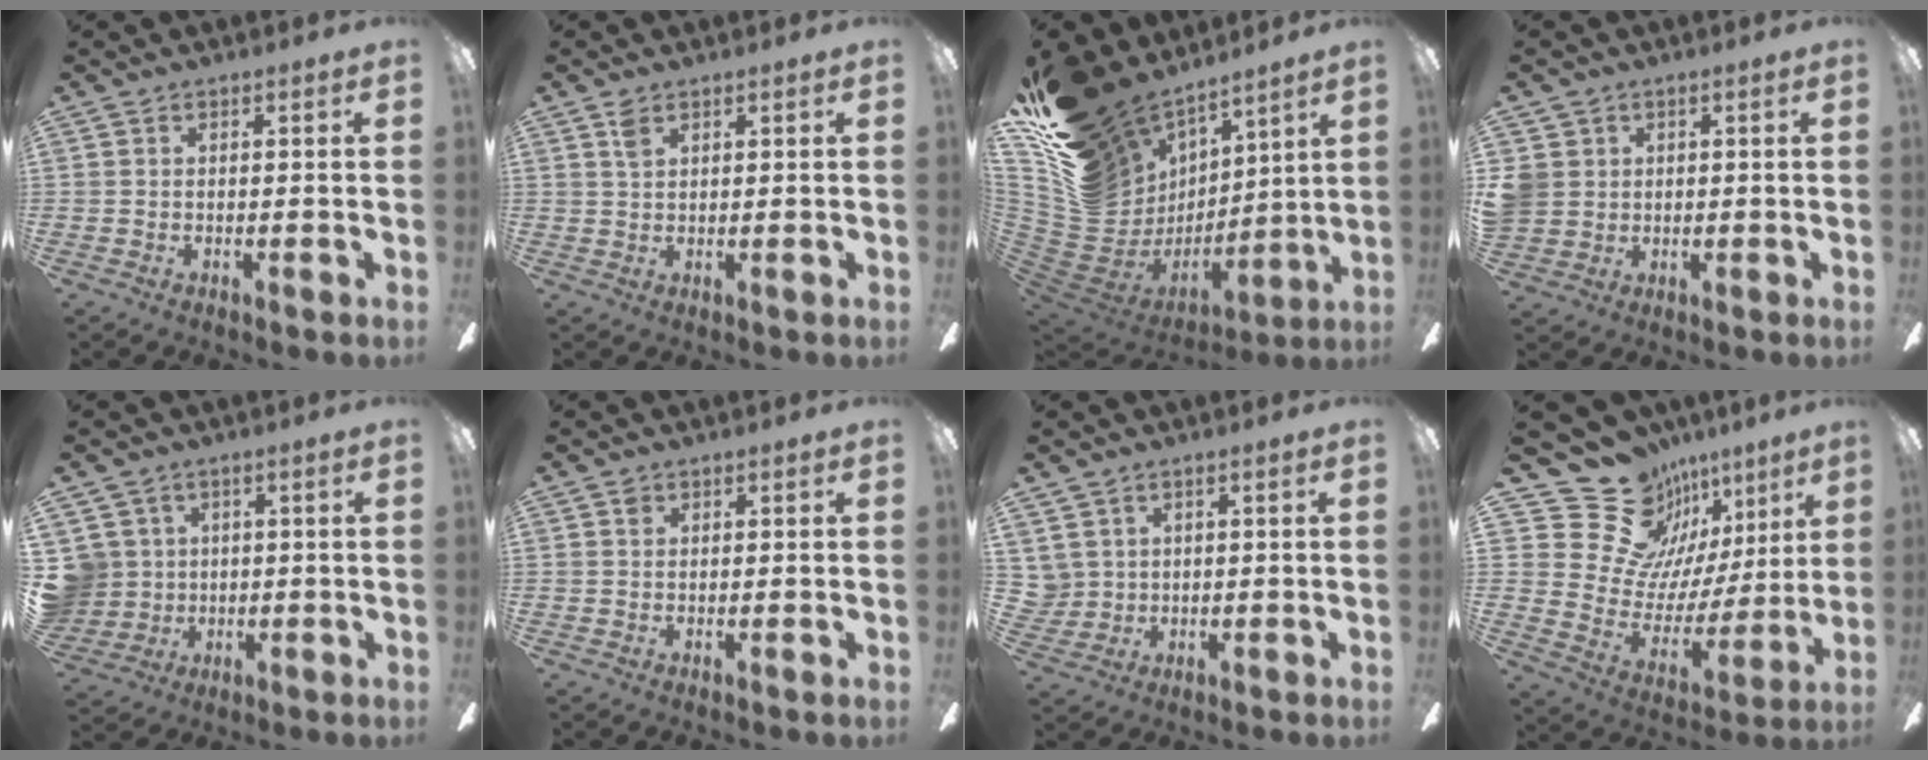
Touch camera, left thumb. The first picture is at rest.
{"total": 2.1, "force": [1.5, 1.0, 1.2], "torque": [-0.028, 0.000, 0.028]}
{"total": 20.2, "force": [14.3, 11.9, 7.8], "torque": [-0.153, -0.116, 0.292]}
{"total": 4.9, "force": [1.3, 4.6, 1.1], "torque": [-0.031, 0.006, 0.025]}
{"total": 7.7, "force": [1.6, 7.4, 0.7], "torque": [-0.048, -0.001, 0.037]}
{"total": 0.9, "force": [0.5, 0.7, 0.3], "torque": [-0.007, 0.003, 0.009]}
{"total": 3.8, "force": [1.8, 3.3, 0.0], "torque": [-0.016, 0.003, 0.037]}
{"total": 20.2, "force": [14.6, 12.6, 6.0], "torque": [-0.105, -0.106, 0.282]}